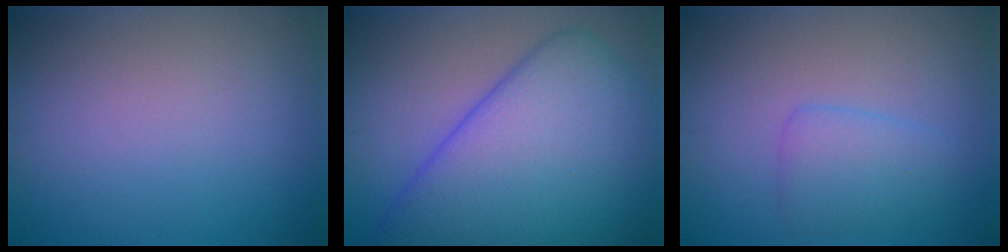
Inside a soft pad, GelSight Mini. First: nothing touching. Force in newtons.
{"total": 12.0, "press": 12.0, "slide": 0.5}
{"total": 2.5, "press": 2.5, "slide": 0.2}